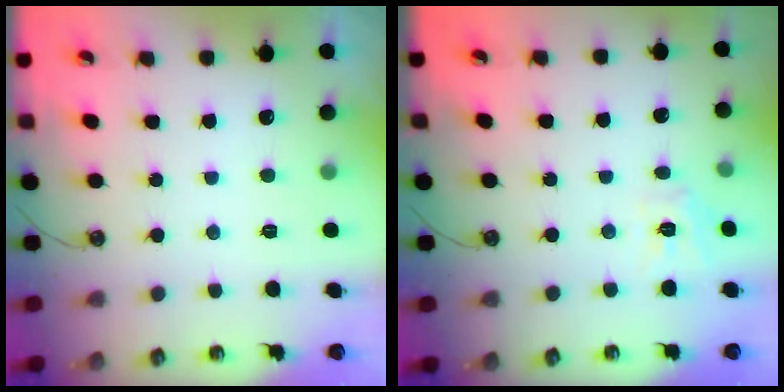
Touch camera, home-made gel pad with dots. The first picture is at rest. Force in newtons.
{"total": 6.8, "press": 6.8, "slide": 0.5}